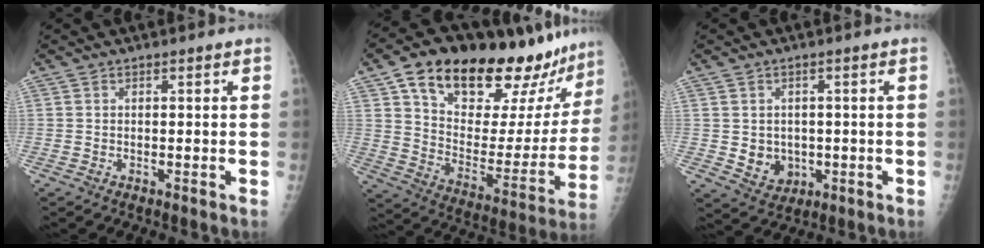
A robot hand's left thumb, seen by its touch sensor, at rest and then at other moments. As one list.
[{"total": 28.3, "force": [19.8, 11.0, 16.9], "torque": [-0.215, -0.068, 0.296]}, {"total": 5.2, "force": [-0.4, 4.5, 2.6], "torque": [-0.020, -0.002, 0.010]}]